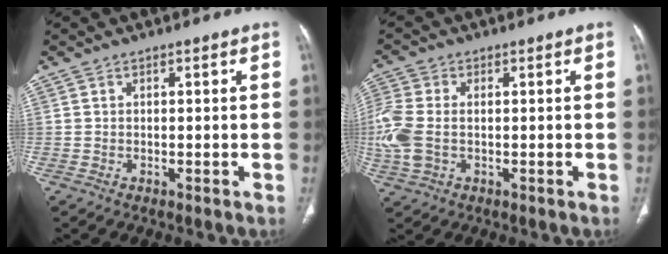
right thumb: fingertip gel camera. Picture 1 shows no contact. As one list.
[{"total": 9.8, "force": [-0.7, 6.4, 7.4], "torque": [-0.205, 0.011, -0.012]}]